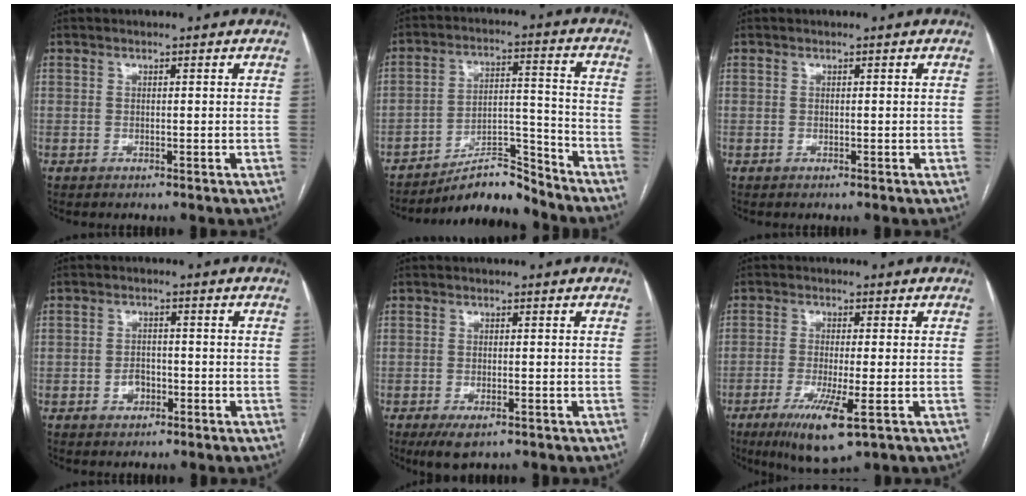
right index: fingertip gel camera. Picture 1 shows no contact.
{"total": 9.0, "force": [-8.6, 1.4, 2.2], "torque": [-0.031, 0.037, -0.144]}
{"total": 0.0}
{"total": 2.6, "force": [-1.1, 1.9, 1.4], "torque": [-0.017, 0.006, -0.016]}
{"total": 4.1, "force": [-2.3, 1.4, 3.0], "torque": [-0.055, -0.008, -0.033]}
{"total": 9.0, "force": [-4.2, 0.9, 7.9], "torque": [-0.146, -0.028, -0.066]}